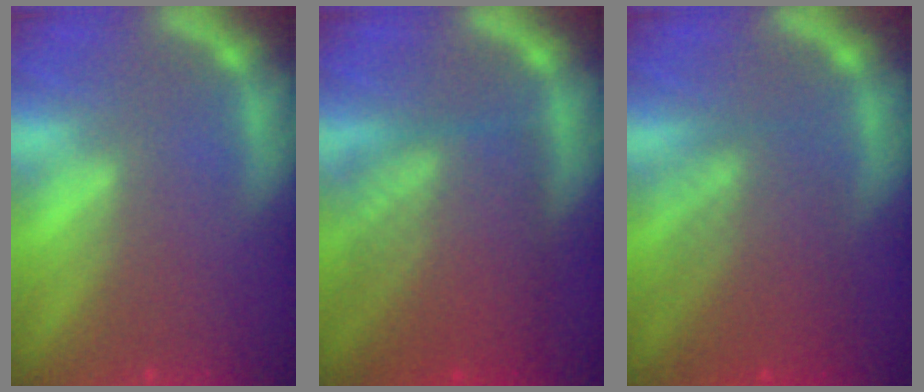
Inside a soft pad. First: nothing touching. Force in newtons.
{"total": 9.1}
{"total": 6.0}